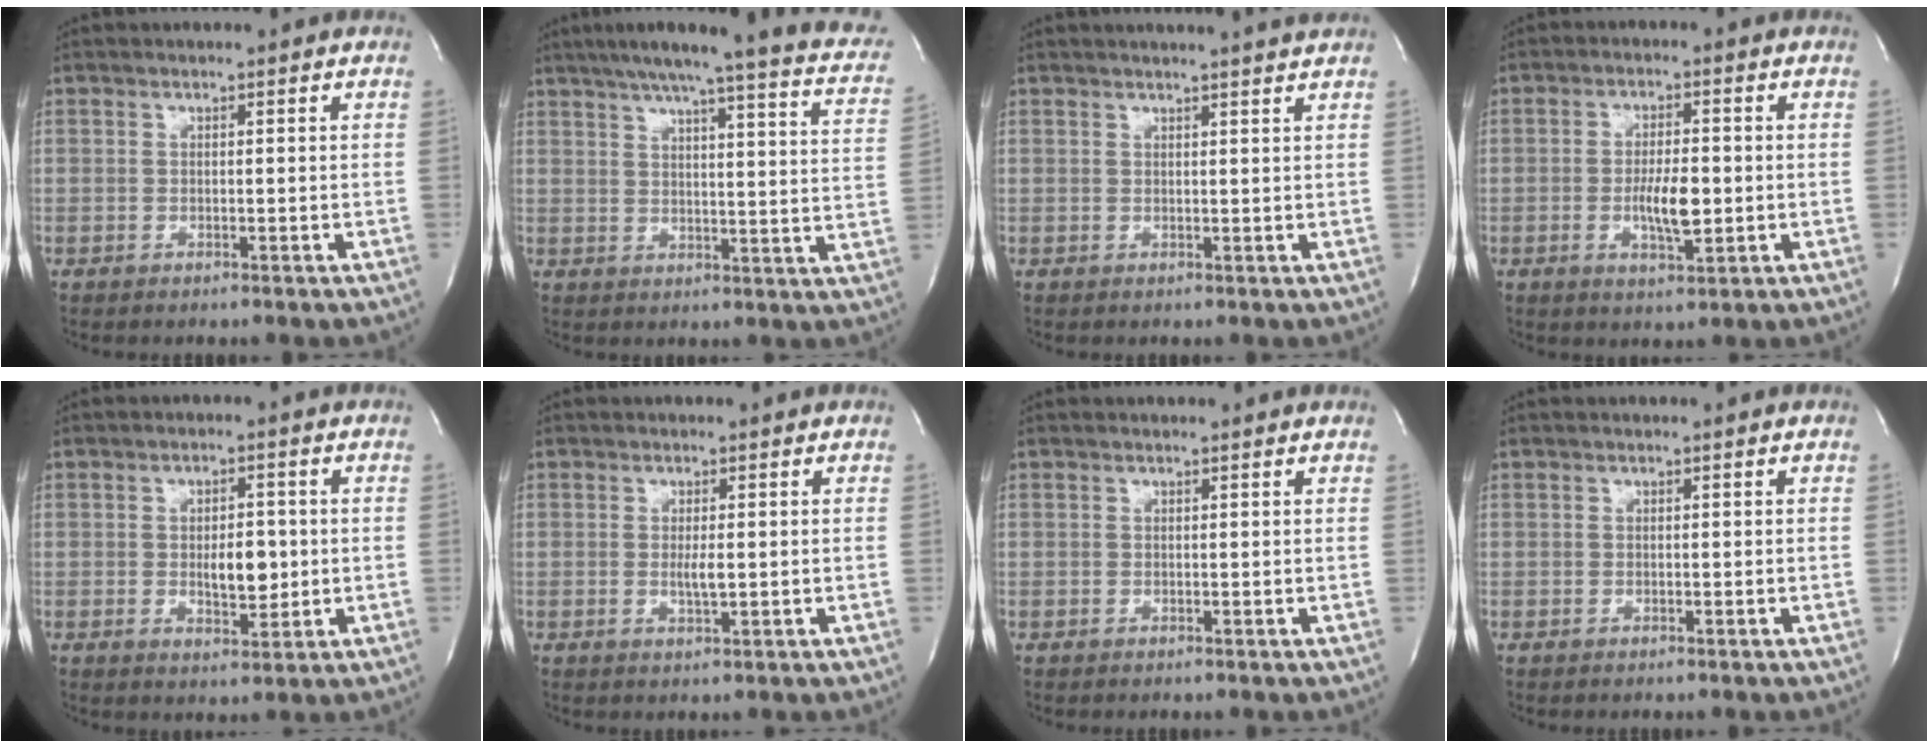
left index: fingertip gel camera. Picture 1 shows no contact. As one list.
[{"total": 21.2, "force": [16.9, 1.6, 12.6], "torque": [-0.176, -0.021, 0.192]}, {"total": 5.8, "force": [5.4, -0.9, 2.1], "torque": [-0.026, 0.002, 0.048]}, {"total": 5.8, "force": [-1.6, 1.5, 5.3], "torque": [-0.098, -0.011, -0.023]}, {"total": 5.0, "force": [-0.9, 2.2, 4.5], "torque": [-0.065, -0.008, -0.008]}, {"total": 2.0, "force": [-0.6, 0.2, 1.9], "torque": [-0.039, -0.009, -0.009]}, {"total": 0.6, "force": [0.6, 0.1, 0.1], "torque": [-0.009, 0.002, 0.002]}, {"total": 0.0}]